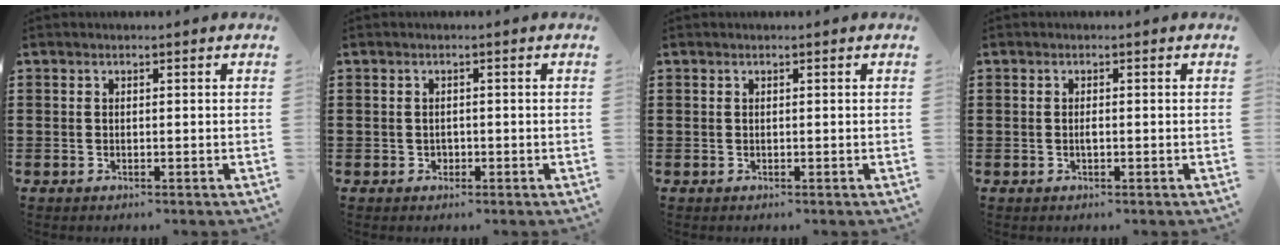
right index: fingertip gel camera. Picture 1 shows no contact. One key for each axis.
{"total": 0.8, "fx": -0.2, "fy": 0.7, "fz": 0.2, "tx": -0.008, "ty": 0.002, "tz": -0.004}
{"total": 0.0}
{"total": 0.9, "fx": -0.2, "fy": 0.3, "fz": 0.8, "tx": -0.015, "ty": -0.002, "tz": -0.003}